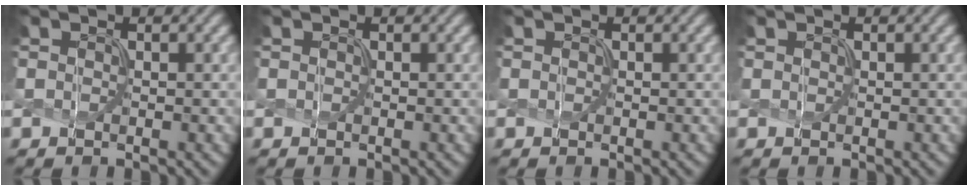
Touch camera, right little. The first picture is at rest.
{"total": 0.0}
{"total": 0.0}
{"total": 0.0}